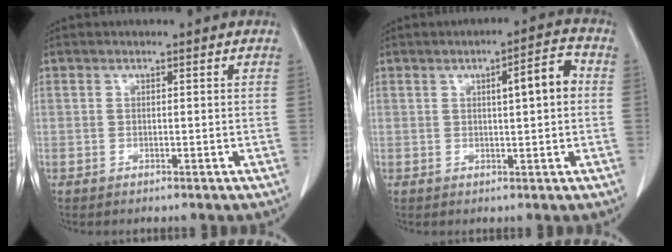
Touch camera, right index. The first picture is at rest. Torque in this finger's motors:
{"motor_torque": [0.42, 0.05, 0.16, 0.03]}